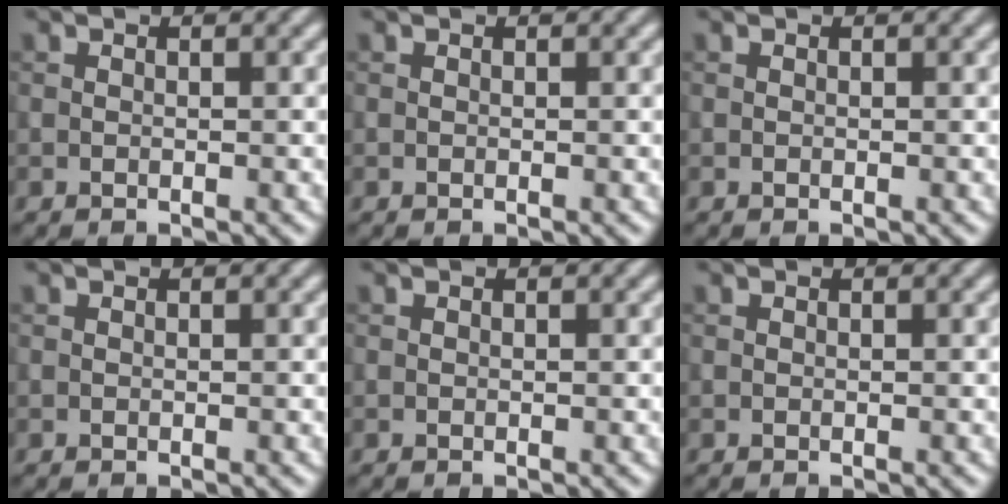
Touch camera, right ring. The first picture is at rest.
{"total": 0.0}
{"total": 0.0}
{"total": 0.0}
{"total": 0.0}
{"total": 0.0}